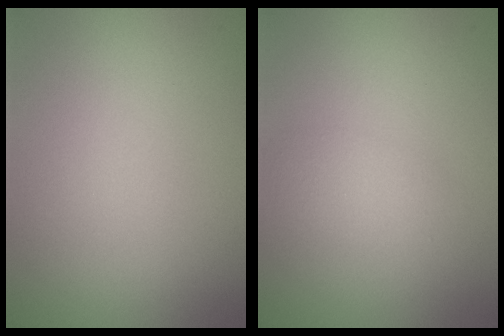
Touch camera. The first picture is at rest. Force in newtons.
{"total": 1.6, "press": 1.6, "slide": 0.0}